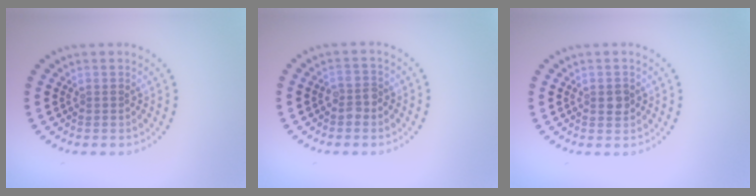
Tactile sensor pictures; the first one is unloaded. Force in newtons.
{"total": 1.7, "press": 1.7, "slide": 0.4}
{"total": 1.2, "press": 1.2, "slide": 0.2}